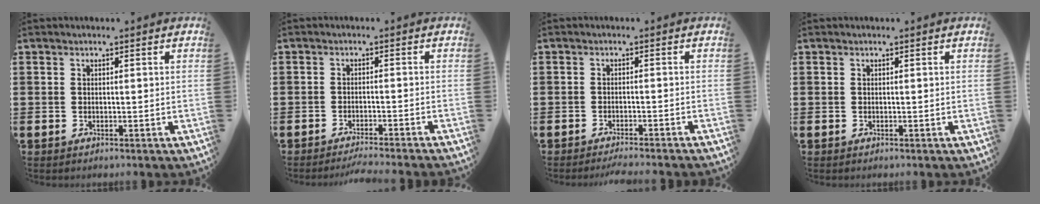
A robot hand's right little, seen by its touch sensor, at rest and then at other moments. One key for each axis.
{"total": 1.8, "fx": -1.7, "fy": -0.3, "fz": 0.5, "tx": -0.006, "ty": 0.001, "tz": -0.033}
{"total": 1.4, "fx": -1.3, "fy": -0.2, "fz": 0.3, "tx": -0.004, "ty": 0.000, "tz": -0.026}
{"total": 0.0}